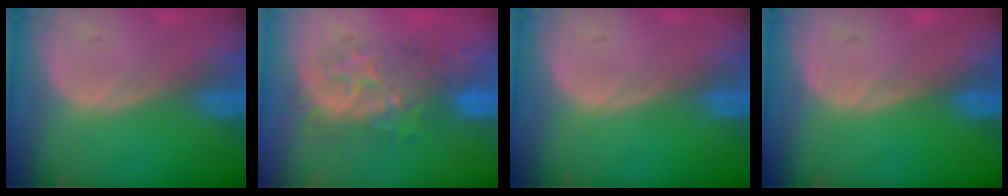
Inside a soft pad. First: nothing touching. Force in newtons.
{"total": 8.3, "press": 7.9, "slide": 2.5}
{"total": 0.0}
{"total": 0.0}